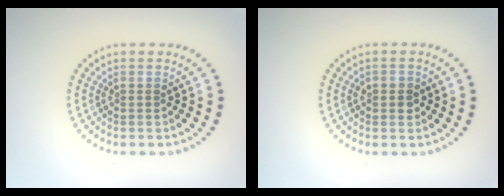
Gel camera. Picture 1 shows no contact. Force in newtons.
{"total": 1.4, "press": 1.4, "slide": 0.4}